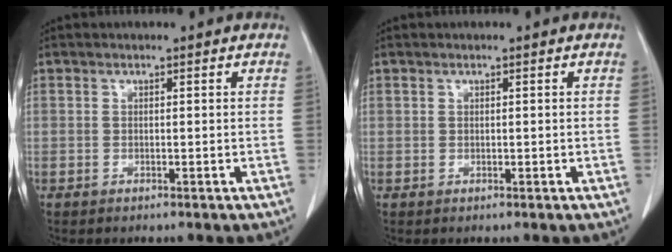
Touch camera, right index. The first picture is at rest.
{"total": 0.0}